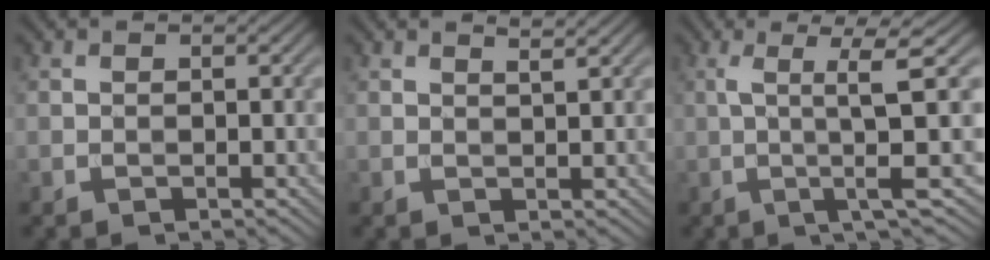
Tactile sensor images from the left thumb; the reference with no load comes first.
{"total": 1.6, "force": [1.3, 0.1, 0.9], "torque": [-0.019, 0.000, 0.020]}
{"total": 6.7, "force": [0.1, 0.3, 6.7], "torque": [-0.131, 0.009, 0.002]}